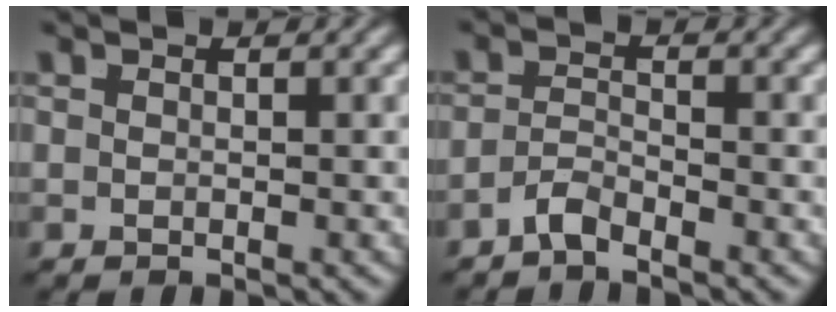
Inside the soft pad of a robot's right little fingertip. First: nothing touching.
{"total": 2.3, "force": [-2.1, 0.2, 0.9], "torque": [-0.014, -0.009, -0.034]}